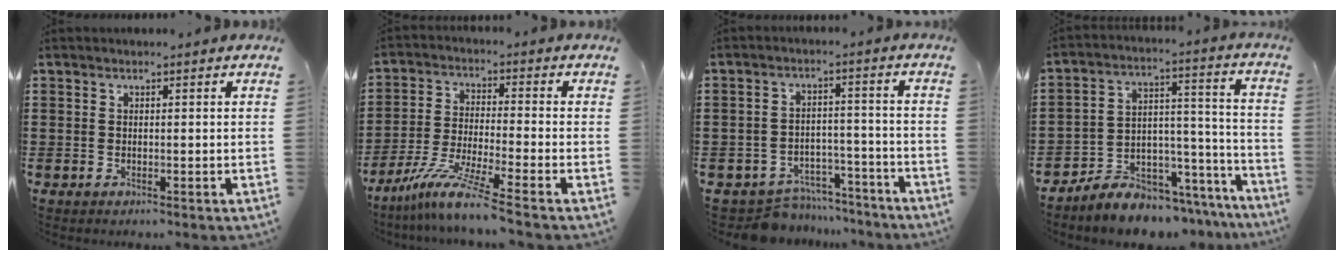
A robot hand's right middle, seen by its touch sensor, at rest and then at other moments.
{"total": 8.2, "force": [-6.6, -0.1, 5.0], "torque": [-0.103, -0.013, -0.128]}
{"total": 6.3, "force": [-6.1, 1.6, 0.6], "torque": [-0.012, 0.019, -0.120]}
{"total": 6.9, "force": [-6.7, 1.8, 0.2], "torque": [-0.005, 0.009, -0.129]}